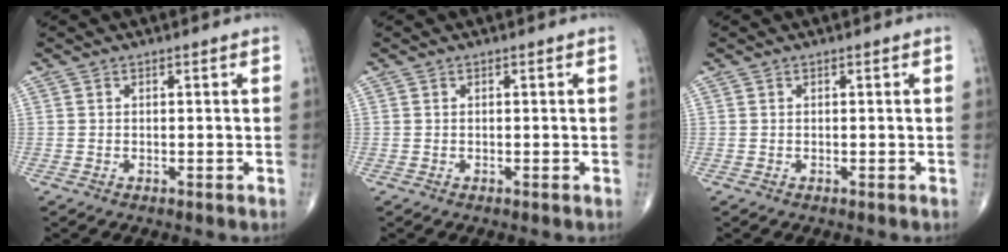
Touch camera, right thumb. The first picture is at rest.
{"total": 0.0}
{"total": 0.0}